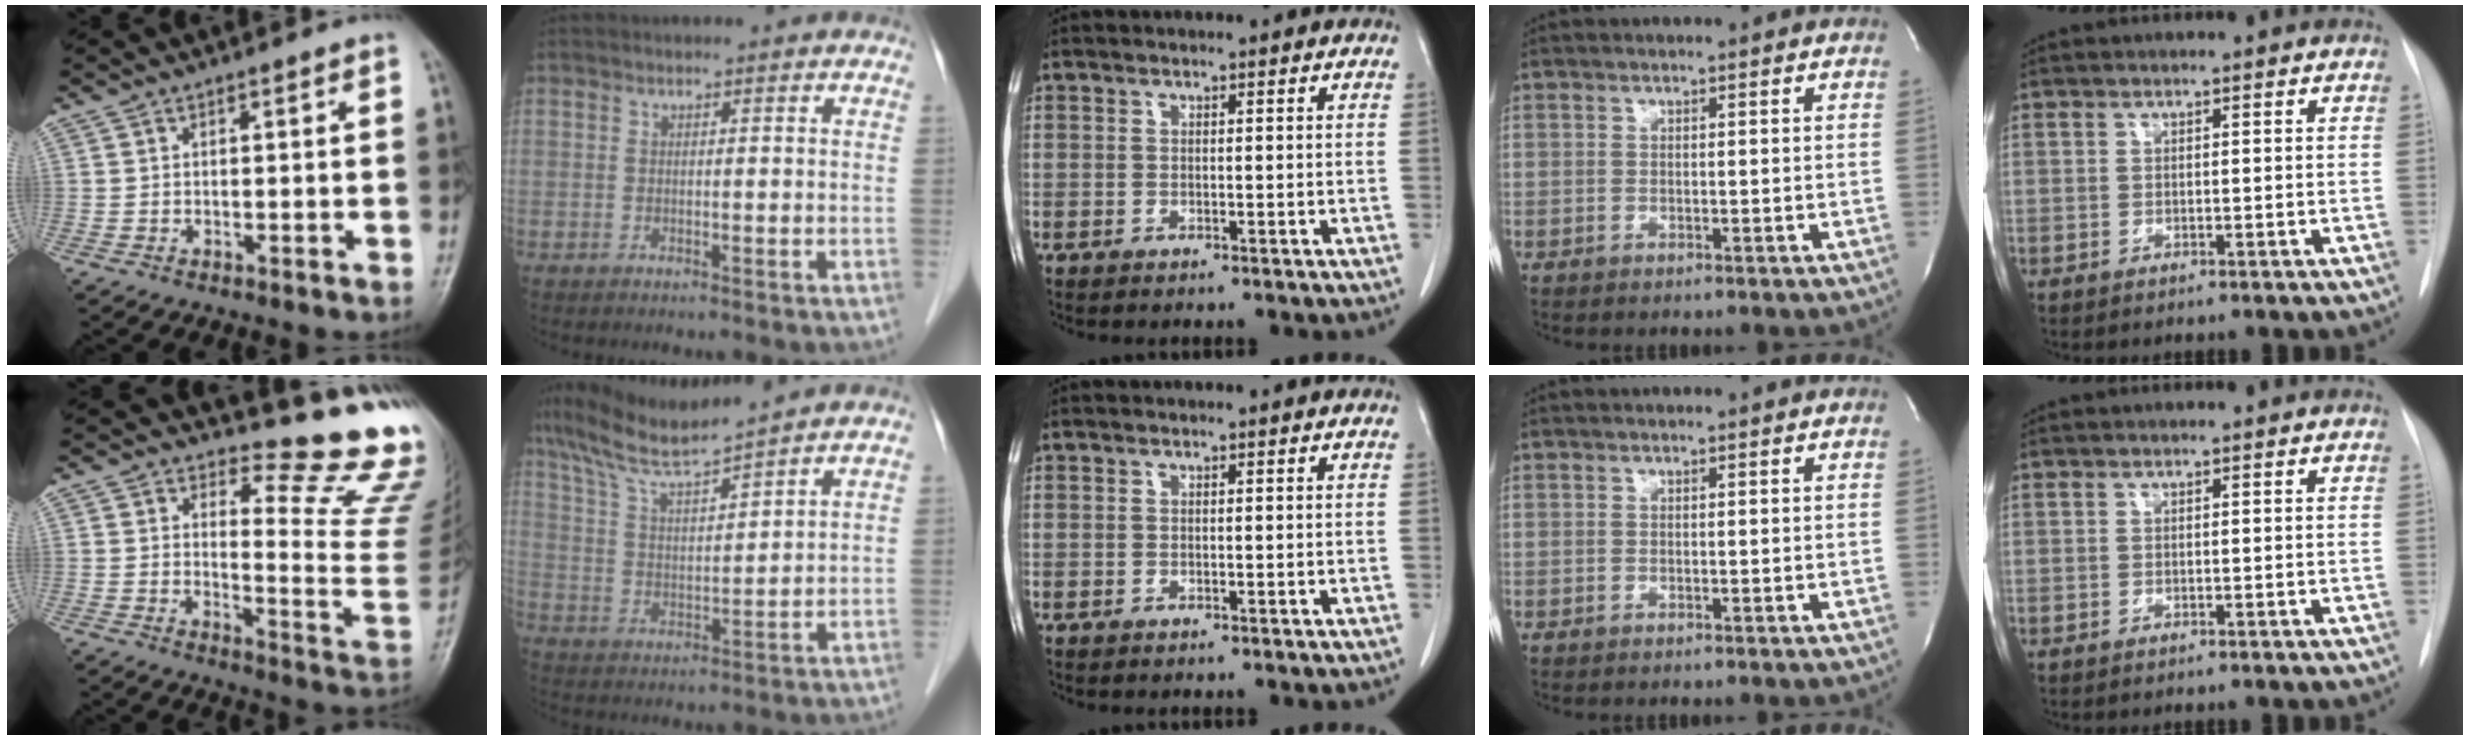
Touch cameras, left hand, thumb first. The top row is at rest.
{"thumb": {"total": 15.4, "force": [14.4, 2.7, 4.9], "torque": [-0.022, -0.185, 0.158]}, "index": {"total": 10.0, "force": [8.7, -0.3, 4.9], "torque": [-0.101, 0.009, 0.164]}}